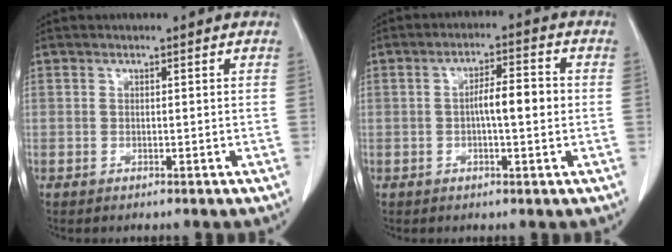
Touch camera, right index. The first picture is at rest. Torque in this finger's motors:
{"motor_torque": [1.24, -0.36, 0.64, 0.14]}